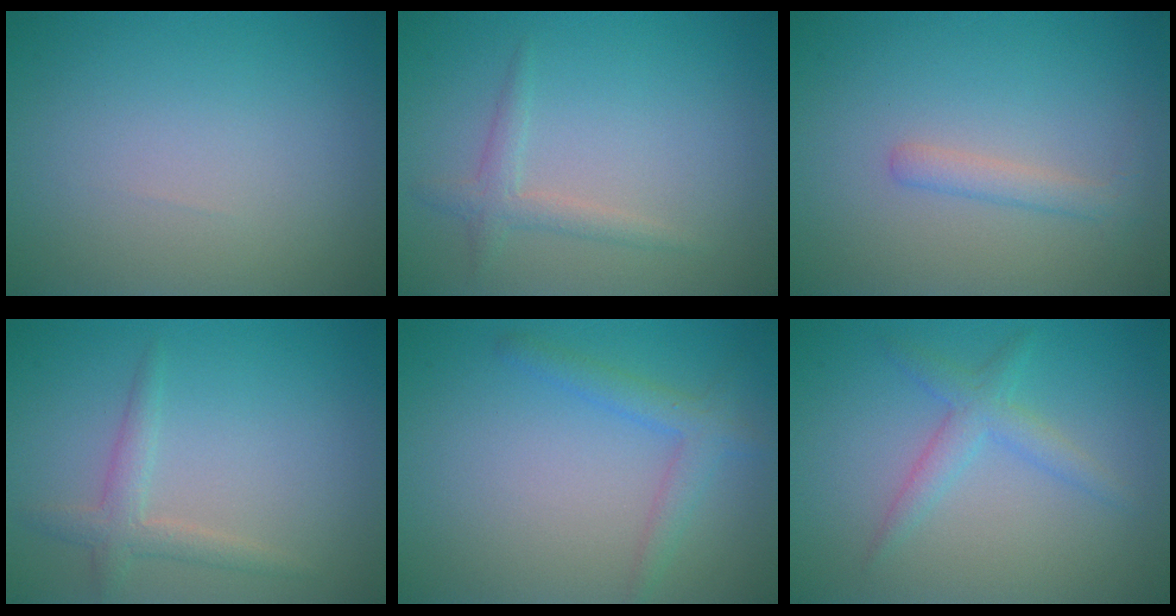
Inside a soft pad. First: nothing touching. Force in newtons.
{"total": 1.7, "press": 1.7, "slide": 0.0}
{"total": 1.6, "press": 1.6, "slide": 0.0}
{"total": 2.1, "press": 2.1, "slide": 0.1}
{"total": 2.4, "press": 2.4, "slide": 0.1}
{"total": 2.3, "press": 2.3, "slide": 0.1}